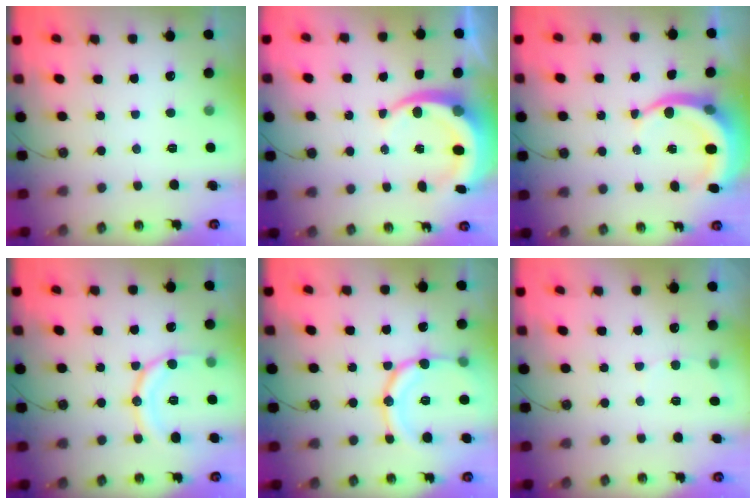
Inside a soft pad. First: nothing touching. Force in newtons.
{"total": 9.5, "press": 9.2, "slide": 2.3}
{"total": 7.9, "press": 7.8, "slide": 1.0}
{"total": 12.2, "press": 12.1, "slide": 1.4}
{"total": 17.2, "press": 16.9, "slide": 3.6}
{"total": 4.3, "press": 4.2, "slide": 1.2}